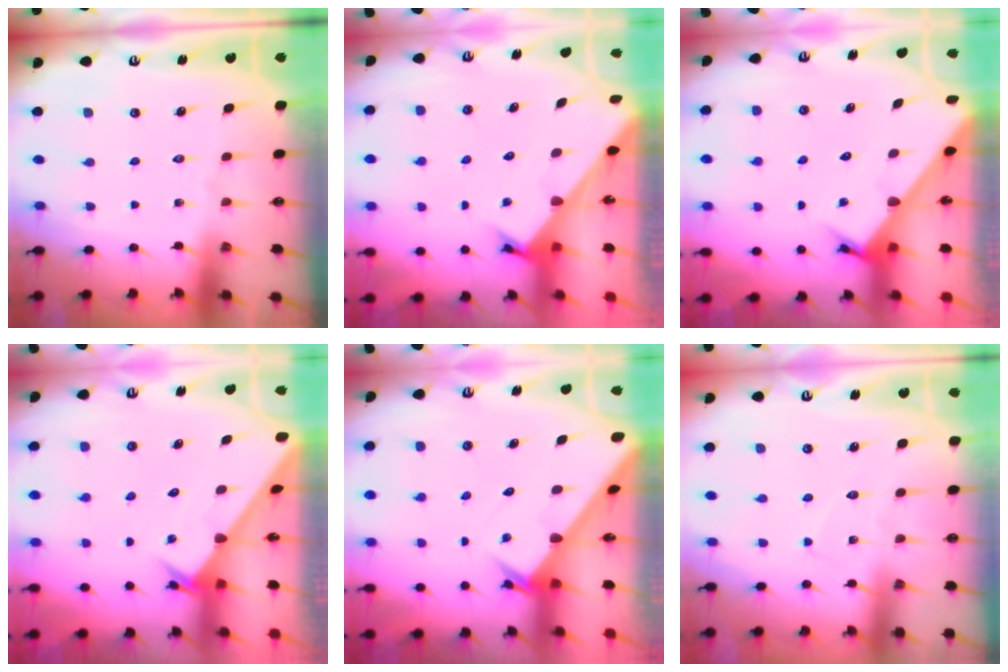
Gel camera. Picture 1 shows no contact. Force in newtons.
{"total": 2.3, "press": 2.3, "slide": 0.2}
{"total": 3.3, "press": 3.3, "slide": 0.2}
{"total": 2.9, "press": 2.9, "slide": 0.1}
{"total": 2.7, "press": 2.7, "slide": 0.2}
{"total": 4.2, "press": 4.2, "slide": 0.5}